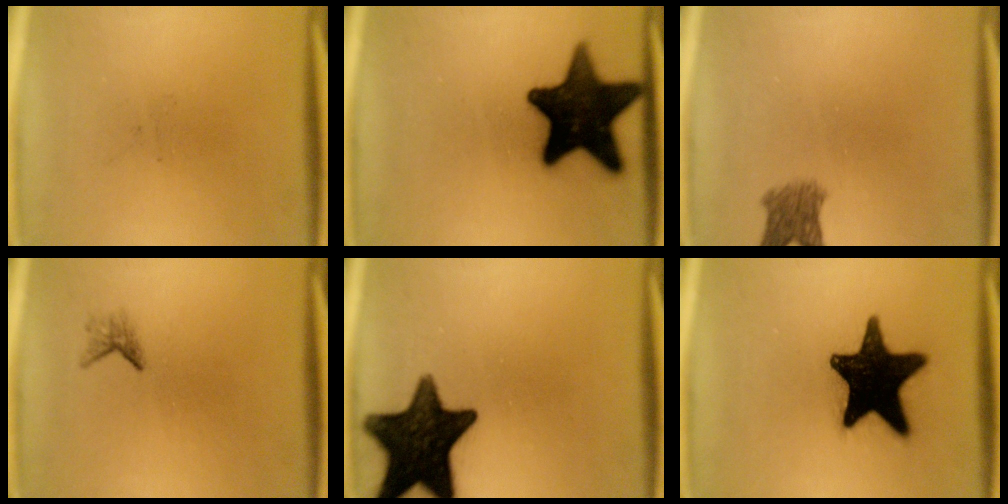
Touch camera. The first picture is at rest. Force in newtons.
{"total": 19.1}
{"total": 3.6}
{"total": 1.2}
{"total": 16.8}
{"total": 19.6}